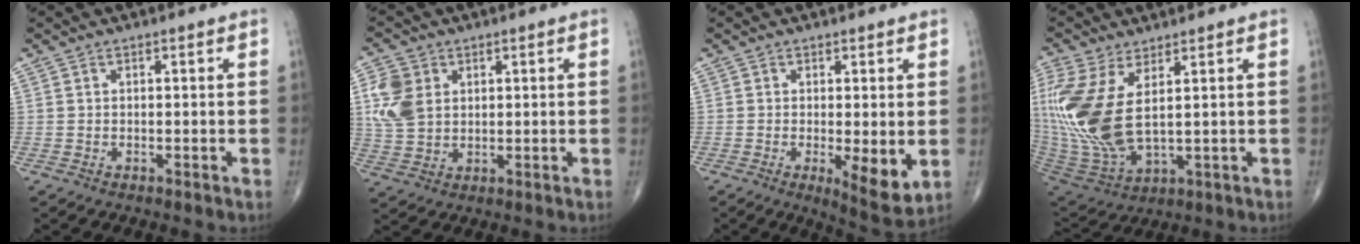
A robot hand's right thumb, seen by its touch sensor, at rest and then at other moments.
{"total": 8.3, "force": [2.1, 6.2, 5.1], "torque": [-0.097, -0.004, 0.046]}
{"total": 7.0, "force": [-1.1, 2.1, 6.6], "torque": [-0.098, -0.022, -0.014]}
{"total": 18.4, "force": [3.7, 8.5, 15.9], "torque": [-0.377, -0.027, 0.087]}